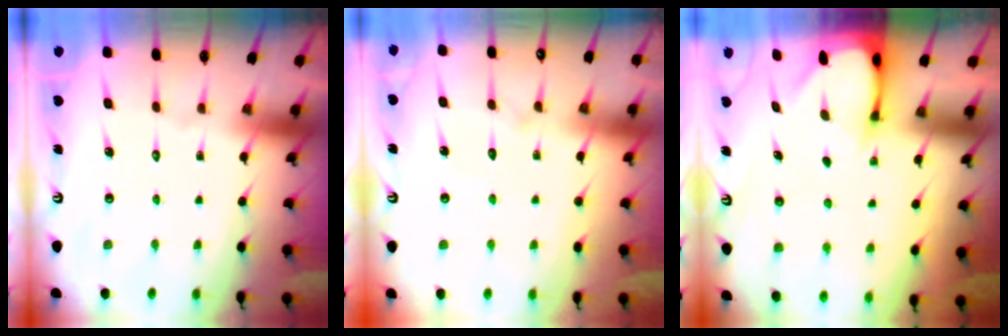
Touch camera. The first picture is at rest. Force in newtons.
{"total": 5.5, "press": 5.5, "slide": 0.5}
{"total": 2.4, "press": 2.4, "slide": 0.3}